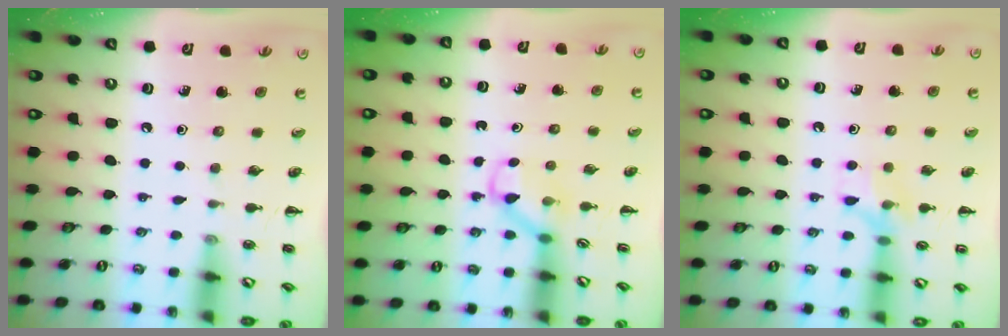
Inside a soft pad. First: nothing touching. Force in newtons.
{"total": 3.5, "press": 3.2, "slide": 1.4}
{"total": 8.1, "press": 8.0, "slide": 1.2}